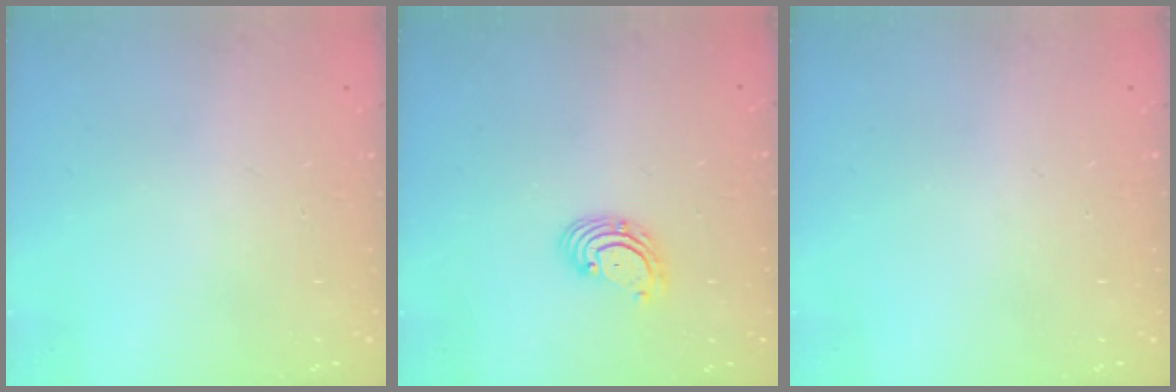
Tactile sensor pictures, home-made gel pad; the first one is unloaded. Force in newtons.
{"total": 2.7, "press": 2.7, "slide": 0.1}
{"total": 0.0}